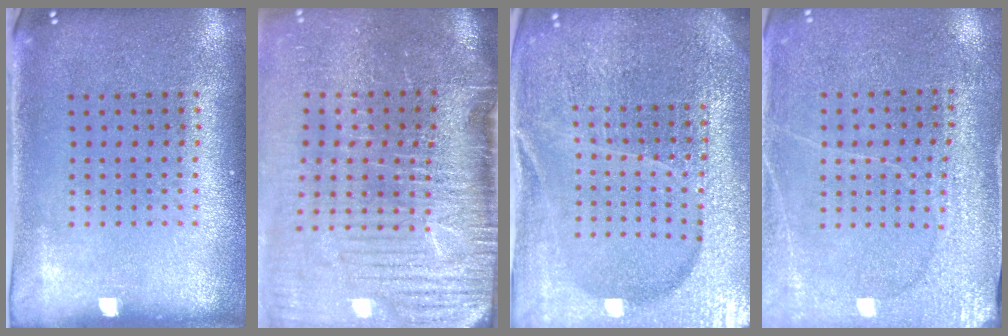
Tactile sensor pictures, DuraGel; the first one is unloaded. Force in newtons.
{"total": 5.1, "press": 4.2, "slide": 2.9}
{"total": 5.5, "press": 5.0, "slide": 2.5}
{"total": 2.7, "press": 2.7, "slide": 0.4}